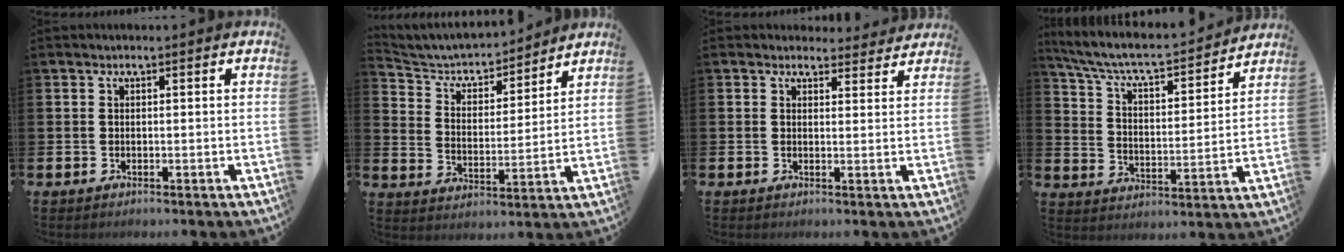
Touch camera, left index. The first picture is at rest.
{"total": 5.6, "force": [5.2, 1.7, 1.0], "torque": [-0.056, -0.039, 0.086]}
{"total": 2.5, "force": [2.4, 0.9, 0.0], "torque": [0.005, -0.013, 0.040]}
{"total": 7.2, "force": [6.6, 1.5, 2.7], "torque": [-0.090, -0.048, 0.108]}